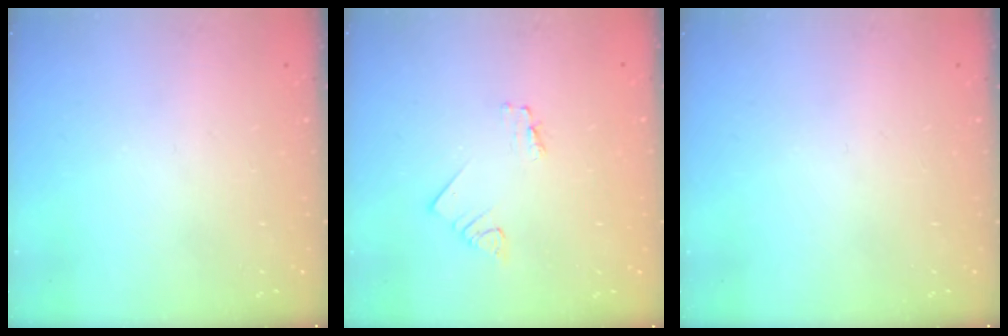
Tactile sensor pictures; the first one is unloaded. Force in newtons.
{"total": 1.6, "press": 1.6, "slide": 0.1}
{"total": 0.0}